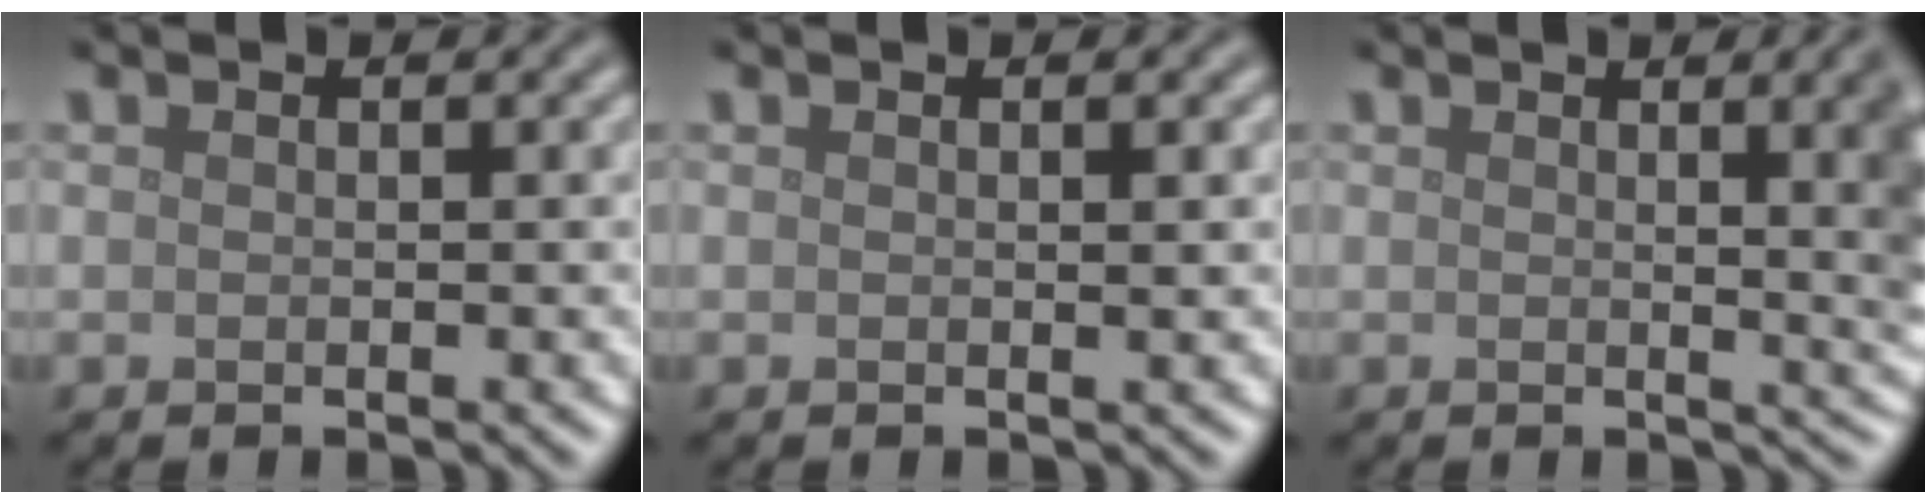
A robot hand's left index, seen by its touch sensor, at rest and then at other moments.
{"total": 0.7, "force": [0.2, 0.1, 0.7], "torque": [-0.007, 0.004, 0.003]}
{"total": 8.9, "force": [1.5, 3.5, 8.0], "torque": [-0.032, 0.020, 0.006]}